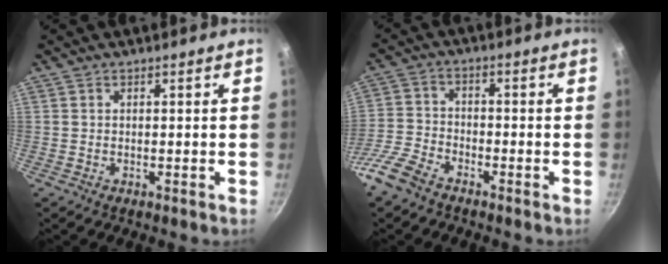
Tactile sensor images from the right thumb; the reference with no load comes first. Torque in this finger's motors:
{"motor_torque": [1.45, 0.20, 0.41, -0.28, 0.04]}